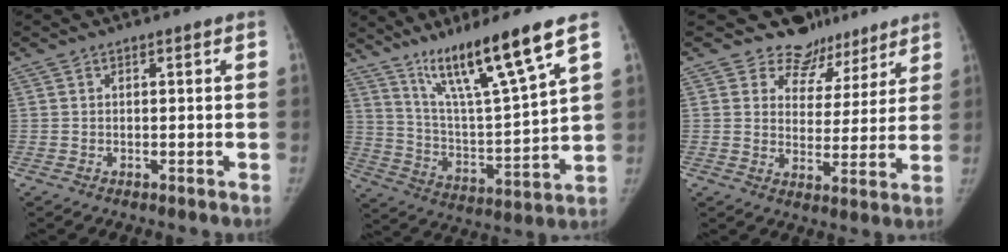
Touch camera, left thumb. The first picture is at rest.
{"total": 17.7, "force": [11.7, 0.8, 13.3], "torque": [-0.218, -0.066, 0.214]}
{"total": 10.7, "force": [8.8, 6.0, 0.6], "torque": [0.033, -0.064, 0.117]}